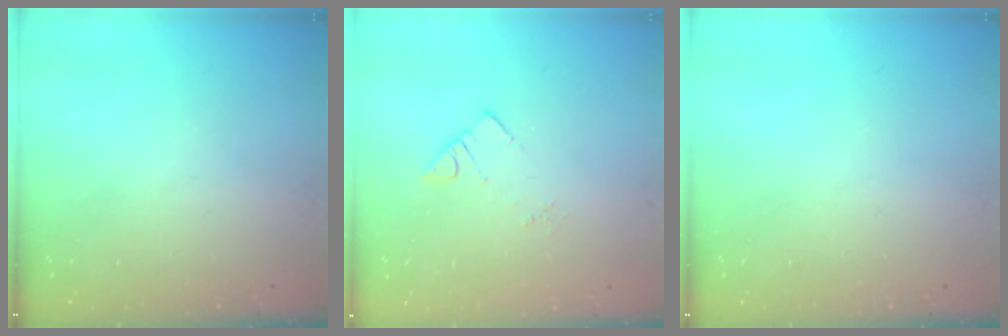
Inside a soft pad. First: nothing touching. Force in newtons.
{"total": 2.6, "press": 2.6, "slide": 0.1}
{"total": 0.0}